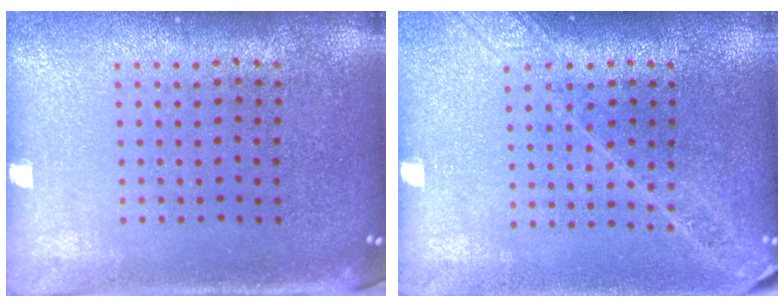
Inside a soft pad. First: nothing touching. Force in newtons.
{"total": 1.7, "press": 1.4, "slide": 0.9}